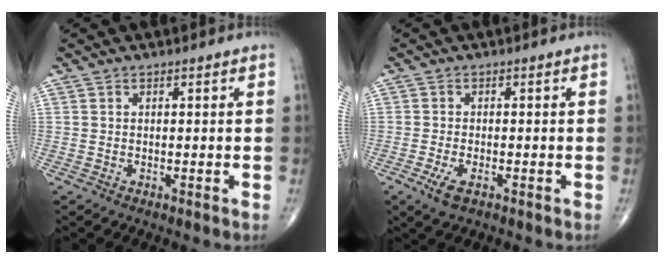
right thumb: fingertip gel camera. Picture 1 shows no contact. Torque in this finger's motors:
{"motor_torque": [0.39, -0.32, 0.13, 0.09, 0.04]}